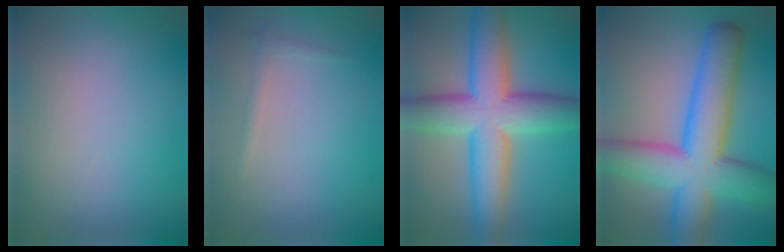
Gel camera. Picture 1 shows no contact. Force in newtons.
{"total": 1.0, "press": 1.0, "slide": 0.0}
{"total": 11.0, "press": 11.0, "slide": 0.5}
{"total": 11.6, "press": 11.6, "slide": 0.3}